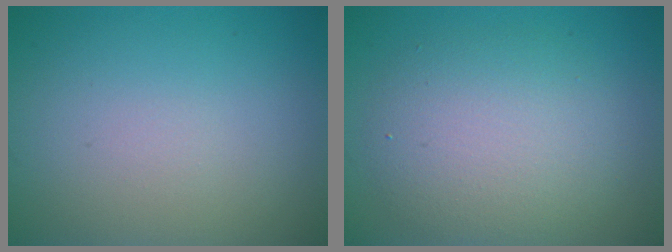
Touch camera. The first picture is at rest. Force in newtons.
{"total": 5.5, "press": 5.5, "slide": 0.4}